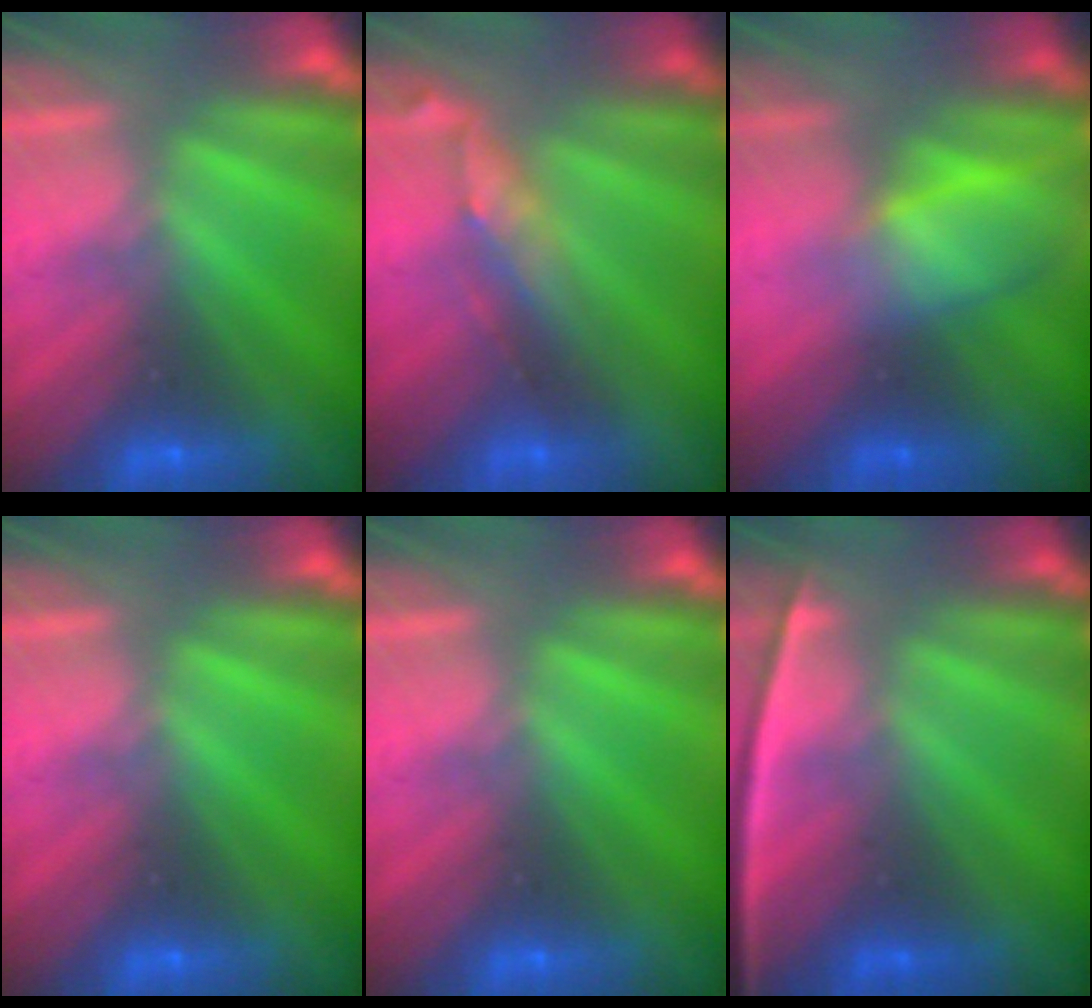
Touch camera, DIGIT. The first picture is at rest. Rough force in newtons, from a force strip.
{"total": 2.7}
{"total": 2.9}
{"total": 0.0}
{"total": 0.0}
{"total": 2.3}